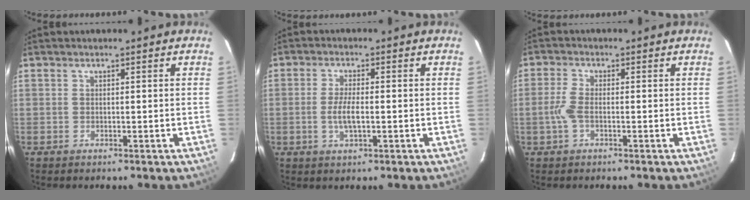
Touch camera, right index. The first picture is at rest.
{"total": 4.3, "force": [-0.9, 1.2, 4.0], "torque": [-0.081, -0.004, -0.014]}
{"total": 3.5, "force": [-0.9, 1.3, 3.1], "torque": [-0.075, 0.003, -0.019]}